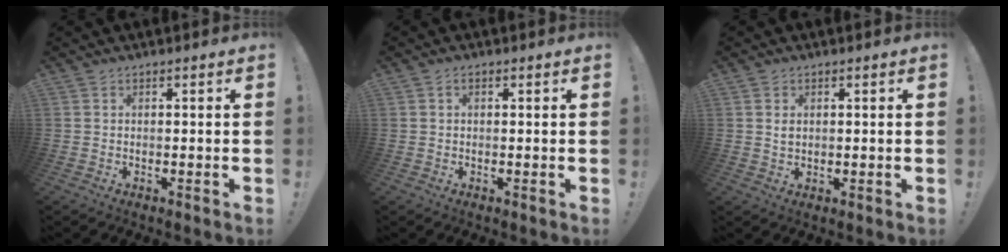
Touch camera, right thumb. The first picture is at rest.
{"total": 1.1, "force": [0.3, 0.7, 0.8], "torque": [-0.020, 0.005, 0.005]}
{"total": 1.6, "force": [0.4, 1.2, 1.0], "torque": [-0.013, 0.000, 0.005]}